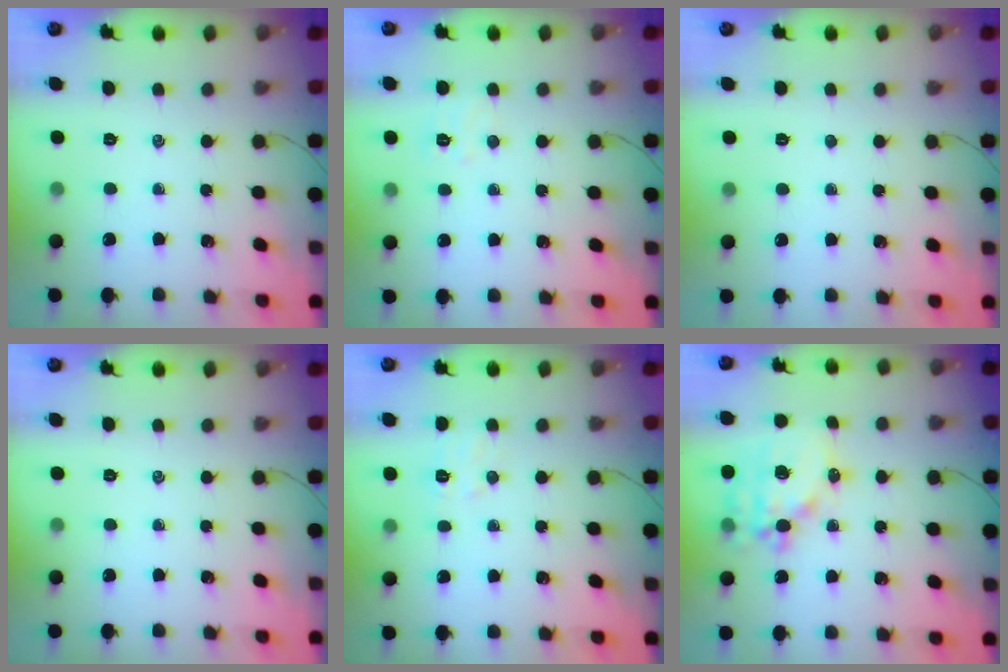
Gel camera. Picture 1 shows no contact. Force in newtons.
{"total": 5.3, "press": 5.1, "slide": 1.1}
{"total": 0.0}
{"total": 0.0}
{"total": 4.5, "press": 4.4, "slide": 1.0}
{"total": 14.4, "press": 14.1, "slide": 3.0}